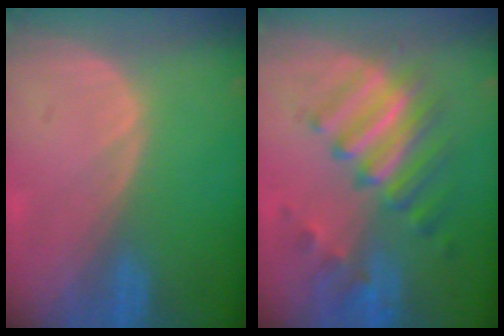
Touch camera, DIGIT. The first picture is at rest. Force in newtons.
{"total": 9.5, "press": 8.4, "slide": 4.4}